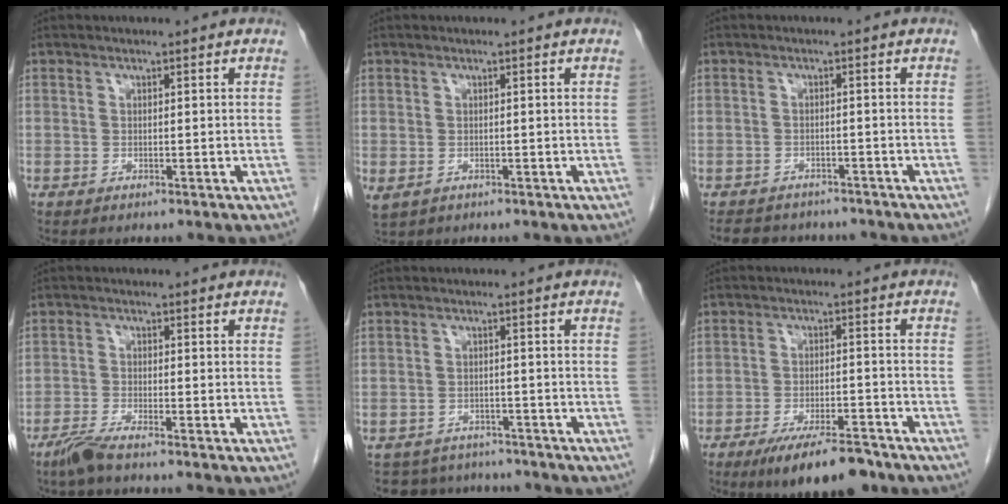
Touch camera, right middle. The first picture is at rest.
{"total": 2.7, "force": [-1.0, 1.9, 1.6], "torque": [-0.034, -0.008, -0.005]}
{"total": 9.0, "force": [-7.9, 3.6, 2.2], "torque": [-0.037, 0.004, -0.099]}
{"total": 3.1, "force": [-2.5, -0.1, 1.8], "torque": [-0.044, -0.007, -0.056]}
{"total": 7.5, "force": [-6.9, 3.0, 0.4], "torque": [-0.001, 0.017, -0.088]}
{"total": 10.3, "force": [-7.8, 2.4, 6.2], "torque": [-0.097, -0.014, -0.125]}